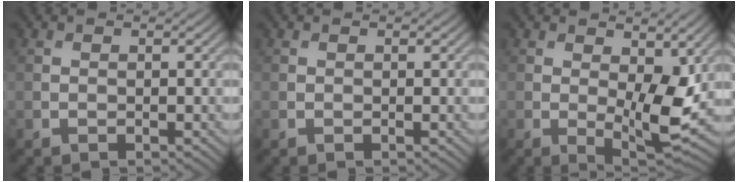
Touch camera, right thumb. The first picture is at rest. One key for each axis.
{"total": 0.0}
{"total": 7.2, "fx": 0.7, "fy": 2.9, "fz": 6.5, "tx": -0.110, "ty": -0.010, "tz": 0.015}